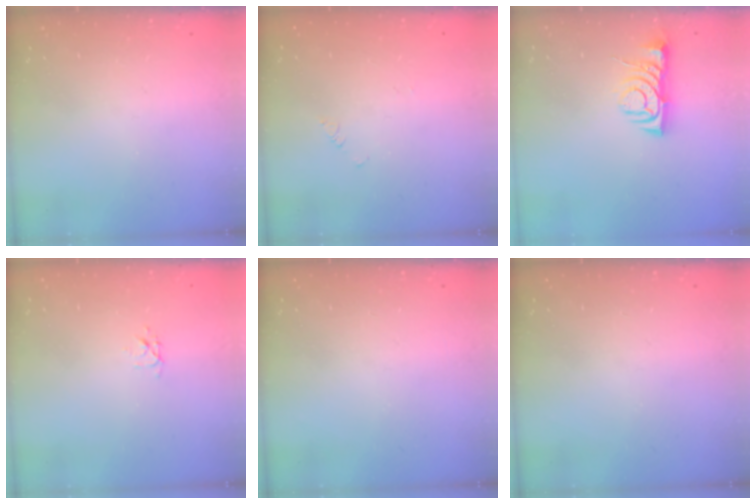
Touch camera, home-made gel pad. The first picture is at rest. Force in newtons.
{"total": 1.4, "press": 1.3, "slide": 0.3}
{"total": 5.5, "press": 5.4, "slide": 0.7}
{"total": 3.2, "press": 3.2, "slide": 0.3}
{"total": 0.0}
{"total": 0.0}